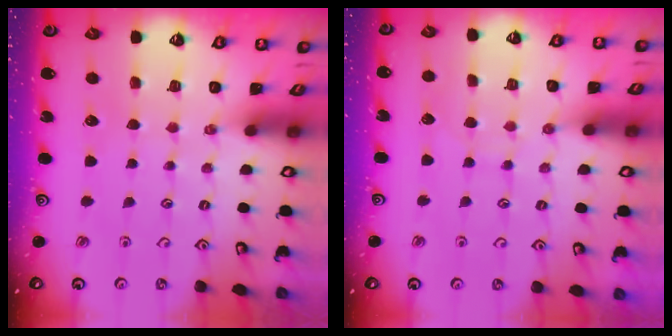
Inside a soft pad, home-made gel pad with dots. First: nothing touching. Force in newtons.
{"total": 5.6, "press": 5.6, "slide": 0.5}